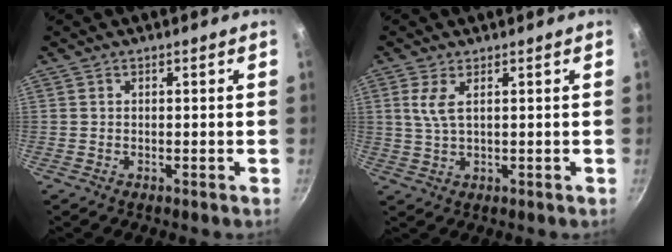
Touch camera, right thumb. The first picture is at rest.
{"total": 3.9, "force": [1.3, 1.5, 3.4], "torque": [-0.074, -0.007, 0.029]}